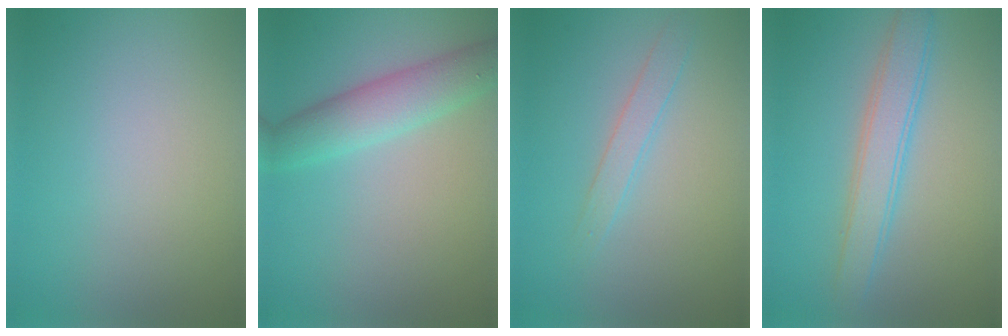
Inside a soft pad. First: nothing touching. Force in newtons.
{"total": 4.3, "press": 4.3, "slide": 0.1}
{"total": 1.7, "press": 1.7, "slide": 0.1}
{"total": 3.5, "press": 3.5, "slide": 0.0}